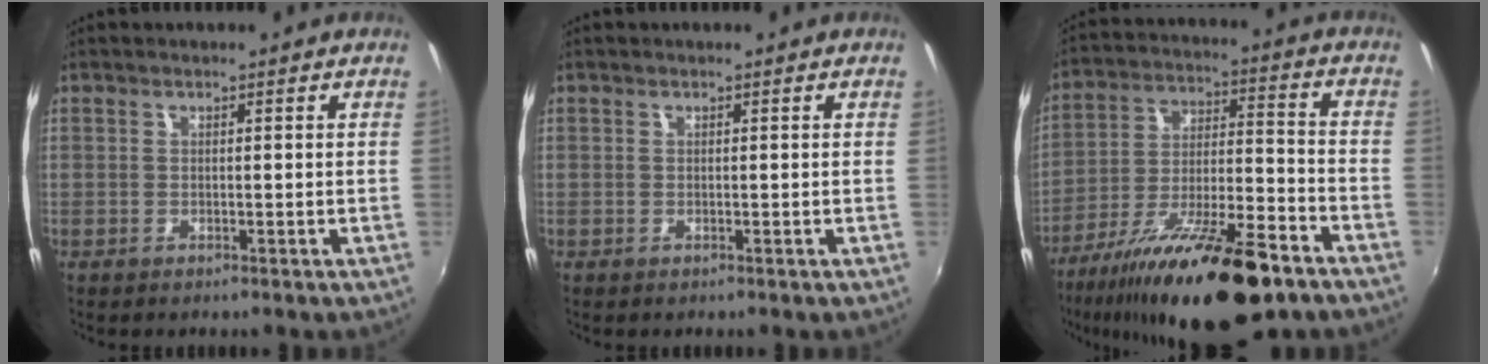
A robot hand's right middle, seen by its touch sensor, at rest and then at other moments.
{"total": 0.0}
{"total": 23.6, "force": [-16.0, 5.6, 16.4], "torque": [-0.291, -0.040, -0.256]}